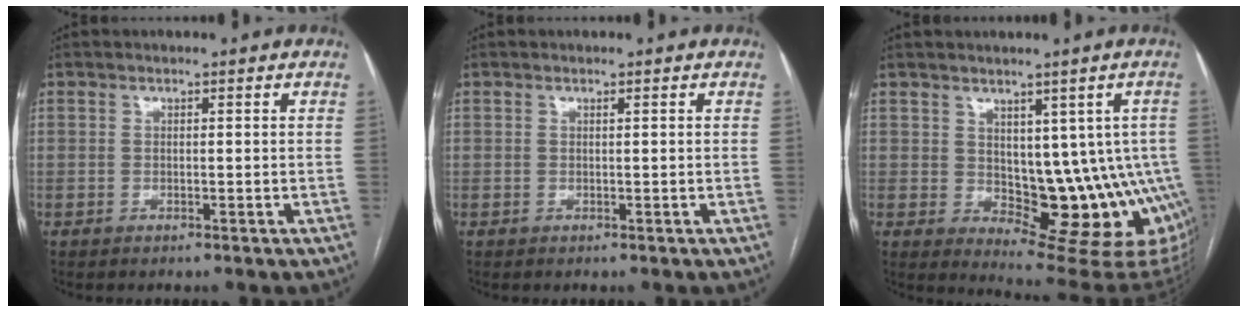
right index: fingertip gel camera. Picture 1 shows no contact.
{"total": 0.0}
{"total": 13.2, "force": [-0.6, 7.1, 11.1], "torque": [-0.118, 0.004, 0.008]}